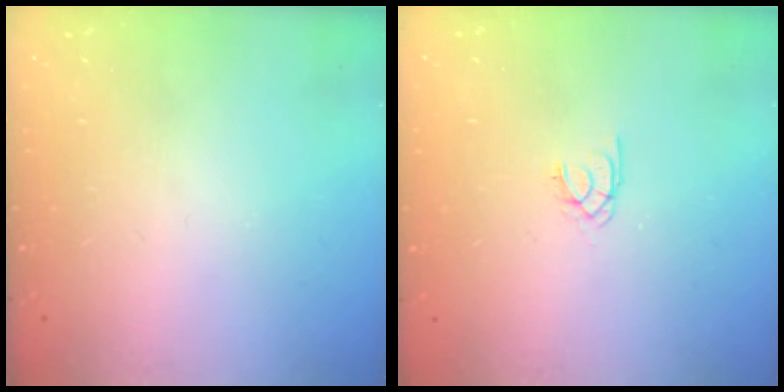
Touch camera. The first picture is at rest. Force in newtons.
{"total": 1.8, "press": 1.8, "slide": 0.3}